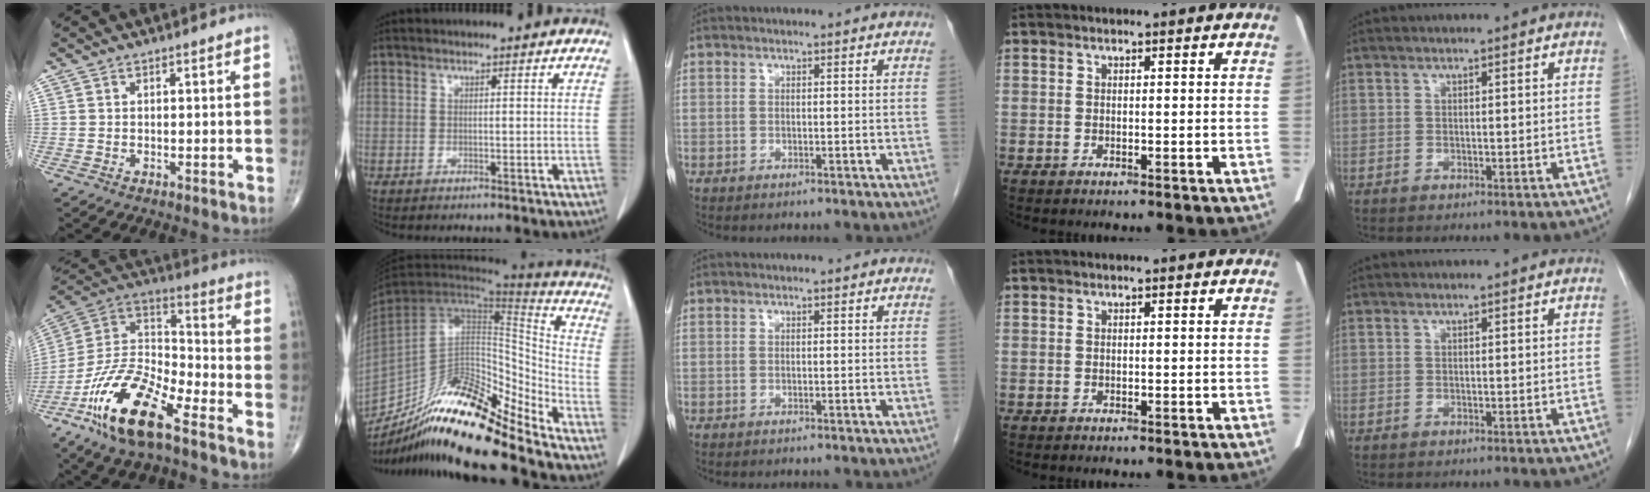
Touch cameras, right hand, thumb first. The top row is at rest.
{"thumb": {"total": 19.0, "force": [-11.5, 6.2, 13.8], "torque": [-0.264, 0.057, -0.222]}, "index": {"total": 21.9, "force": [-16.9, 3.4, 13.5], "torque": [-0.252, -0.008, -0.305]}}